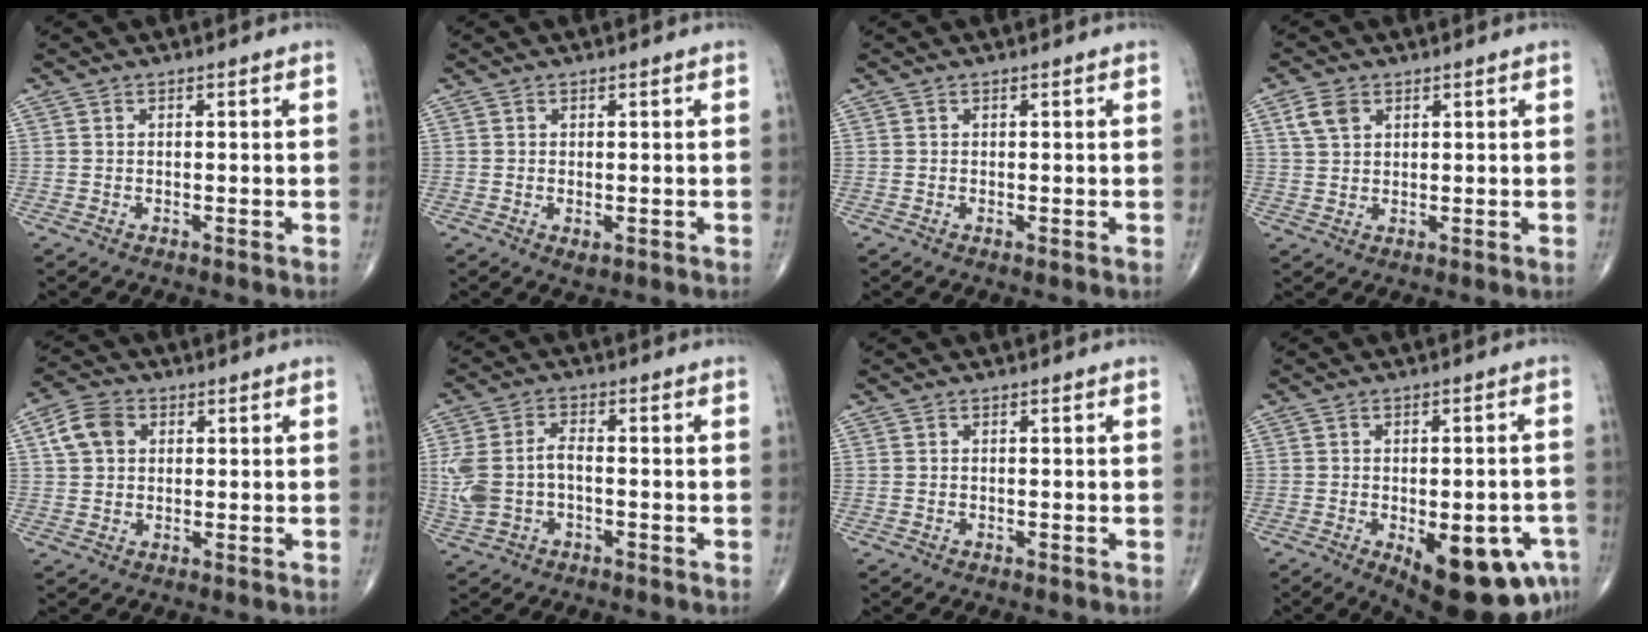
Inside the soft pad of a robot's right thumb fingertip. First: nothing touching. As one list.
[{"total": 1.3, "force": [-0.3, 0.6, 1.1], "torque": [-0.018, -0.004, -0.001]}, {"total": 0.0}, {"total": 4.2, "force": [2.0, 2.8, 2.4], "torque": [-0.041, 0.001, 0.042]}, {"total": 6.2, "force": [1.7, 4.7, 3.6], "torque": [-0.061, 0.008, 0.026]}, {"total": 4.1, "force": [-0.3, 2.7, 3.1], "torque": [-0.092, 0.011, -0.007]}, {"total": 0.0}, {"total": 17.3, "force": [-7.2, 7.3, 14.0], "torque": [-0.133, 0.013, -0.077]}]